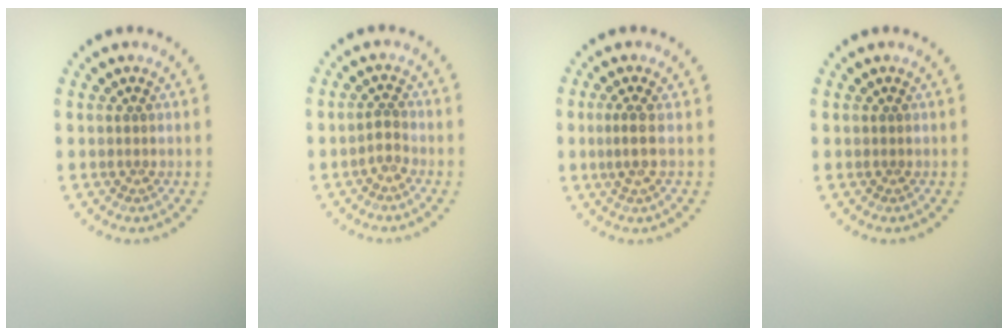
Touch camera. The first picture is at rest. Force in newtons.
{"total": 1.3, "press": 0.8, "slide": 0.9}
{"total": 2.0, "press": 1.4, "slide": 1.3}
{"total": 0.0}